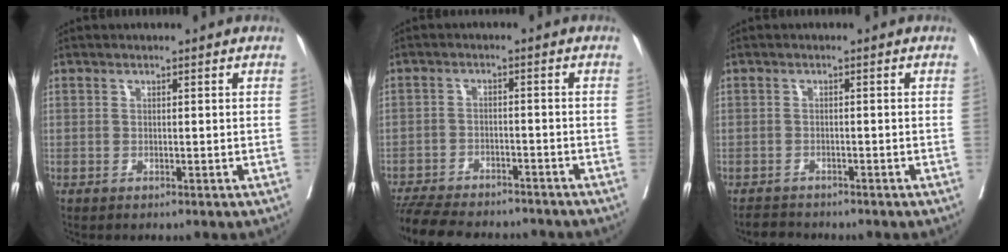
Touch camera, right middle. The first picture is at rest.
{"total": 13.6, "force": [-12.2, 3.8, 4.8], "torque": [-0.097, -0.004, -0.175]}
{"total": 2.5, "force": [-2.4, 0.8, -0.2], "torque": [0.000, -0.007, -0.043]}